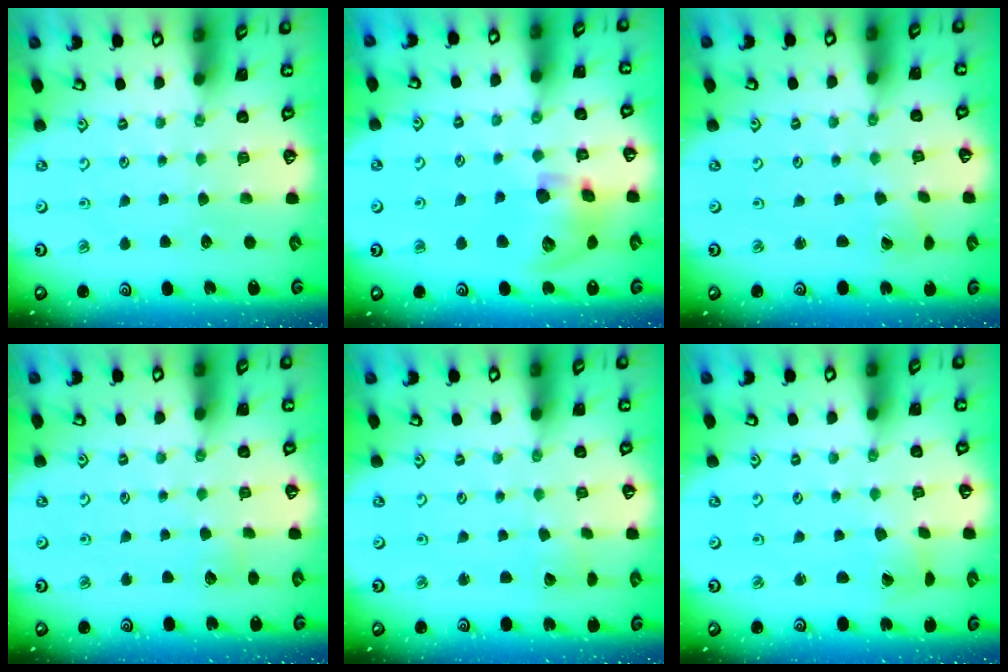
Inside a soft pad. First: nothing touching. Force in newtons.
{"total": 14.2, "press": 14.0, "slide": 2.3}
{"total": 0.9, "press": 0.8, "slide": 0.4}
{"total": 2.4, "press": 2.4, "slide": 0.2}
{"total": 1.7, "press": 1.7, "slide": 0.1}
{"total": 1.6, "press": 1.6, "slide": 0.2}